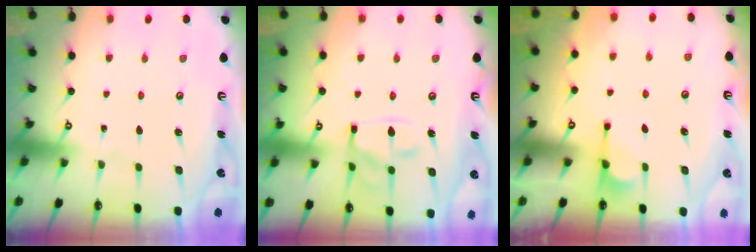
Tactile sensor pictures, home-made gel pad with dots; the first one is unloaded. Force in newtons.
{"total": 13.3, "press": 13.2, "slide": 1.4}
{"total": 0.8, "press": 0.1, "slide": 0.8}